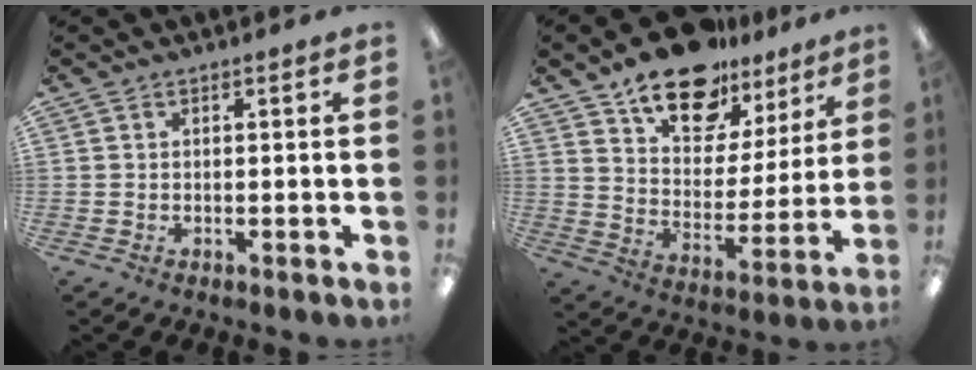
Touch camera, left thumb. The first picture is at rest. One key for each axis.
{"total": 17.2, "fx": 13.0, "fy": 8.8, "fz": 7.1, "tx": -0.110, "ty": -0.084, "tz": 0.230}